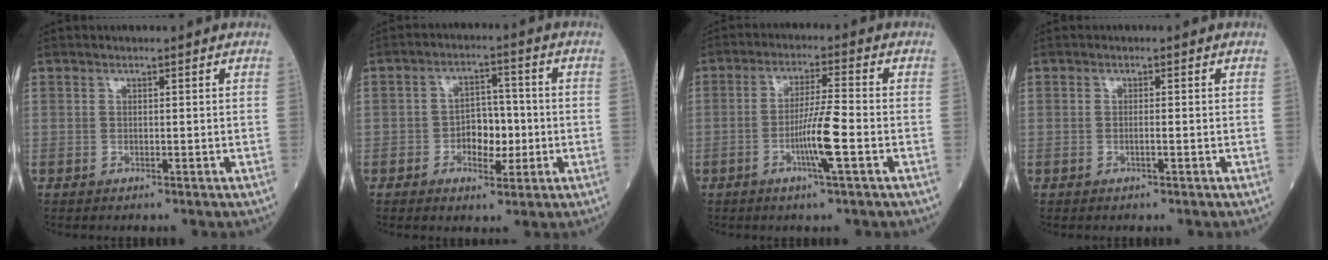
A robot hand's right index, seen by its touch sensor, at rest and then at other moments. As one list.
[{"total": 6.0, "force": [-1.3, 3.5, 4.7], "torque": [-0.072, 0.013, -0.021]}, {"total": 7.2, "force": [-2.4, -0.4, 6.7], "torque": [-0.127, -0.004, -0.046]}, {"total": 0.9, "force": [-0.3, 0.0, 0.9], "torque": [-0.018, 0.000, -0.006]}]